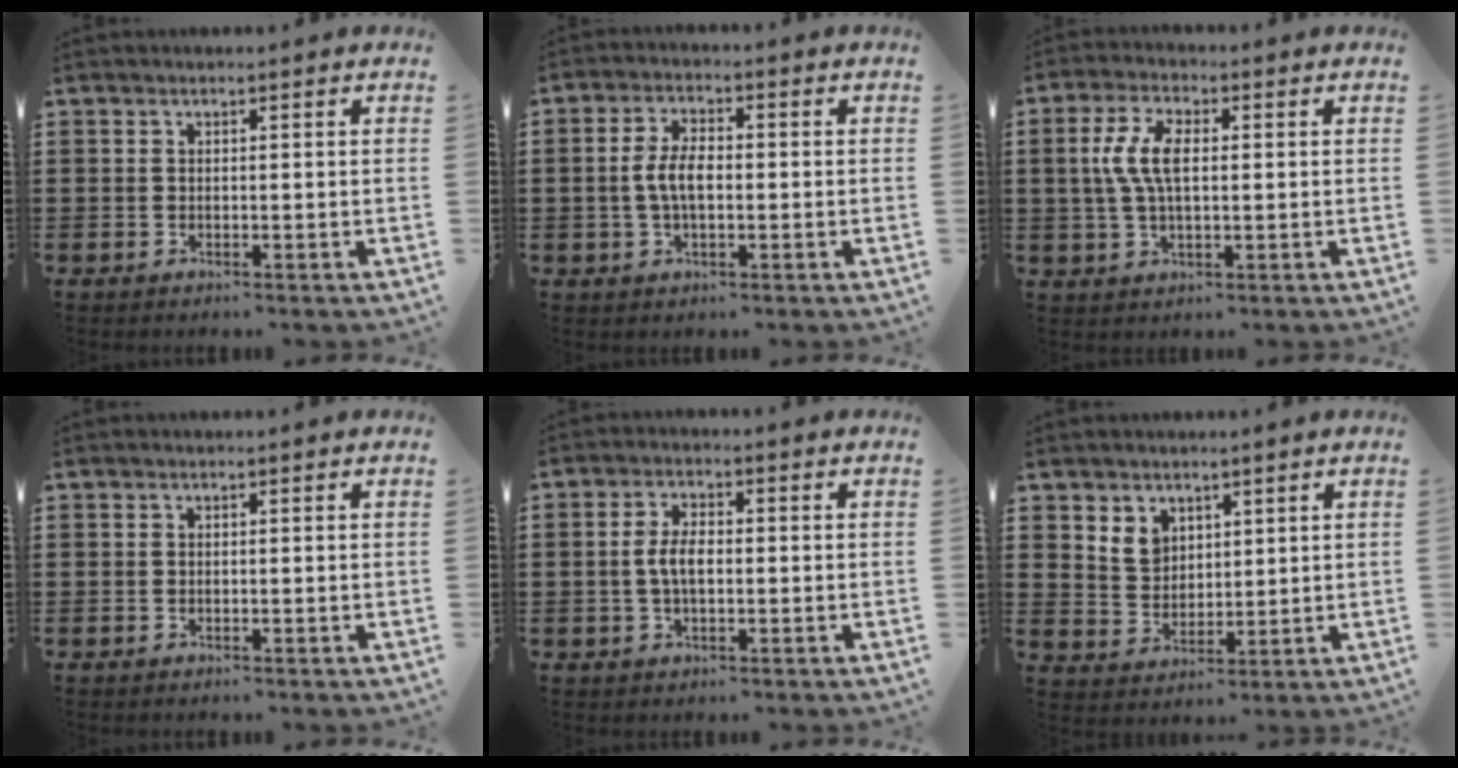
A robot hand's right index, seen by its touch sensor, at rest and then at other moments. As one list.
[{"total": 5.3, "force": [-0.4, 2.5, 4.6], "torque": [-0.106, 0.000, -0.014]}, {"total": 7.0, "force": [0.7, 3.2, 6.2], "torque": [-0.143, 0.007, 0.003]}, {"total": 0.0}, {"total": 4.2, "force": [-0.3, 2.0, 3.7], "torque": [-0.084, 0.001, -0.011]}, {"total": 4.5, "force": [2.8, 3.3, 1.0], "torque": [-0.035, 0.012, 0.054]}]